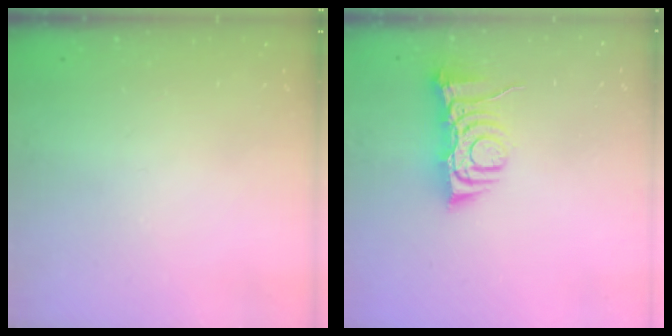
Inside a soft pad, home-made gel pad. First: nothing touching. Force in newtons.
{"total": 8.3, "press": 8.2, "slide": 1.1}